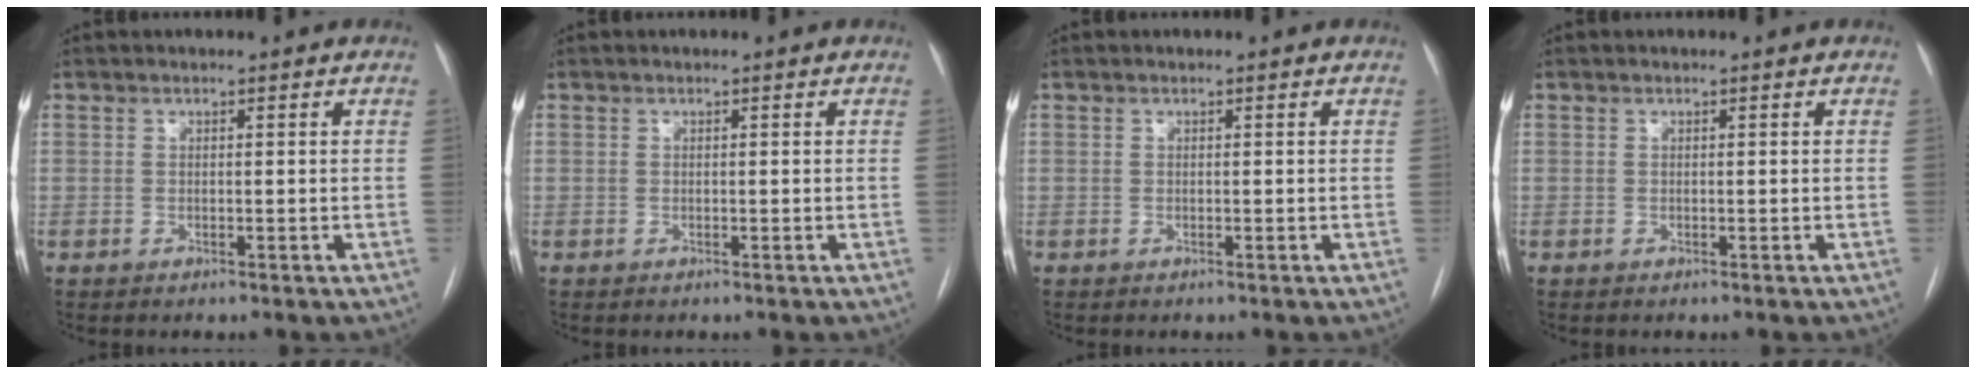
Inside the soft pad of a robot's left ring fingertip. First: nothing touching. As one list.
[{"total": 0.0}, {"total": 0.0}, {"total": 0.0}]